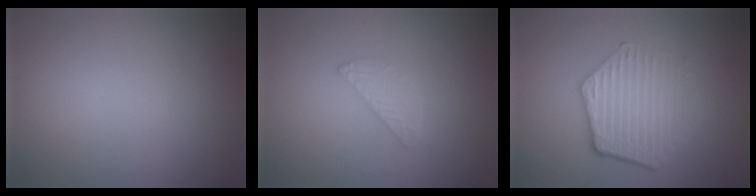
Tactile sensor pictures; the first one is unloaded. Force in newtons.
{"total": 1.5, "press": 1.5, "slide": 0.2}
{"total": 4.4, "press": 3.3, "slide": 3.0}